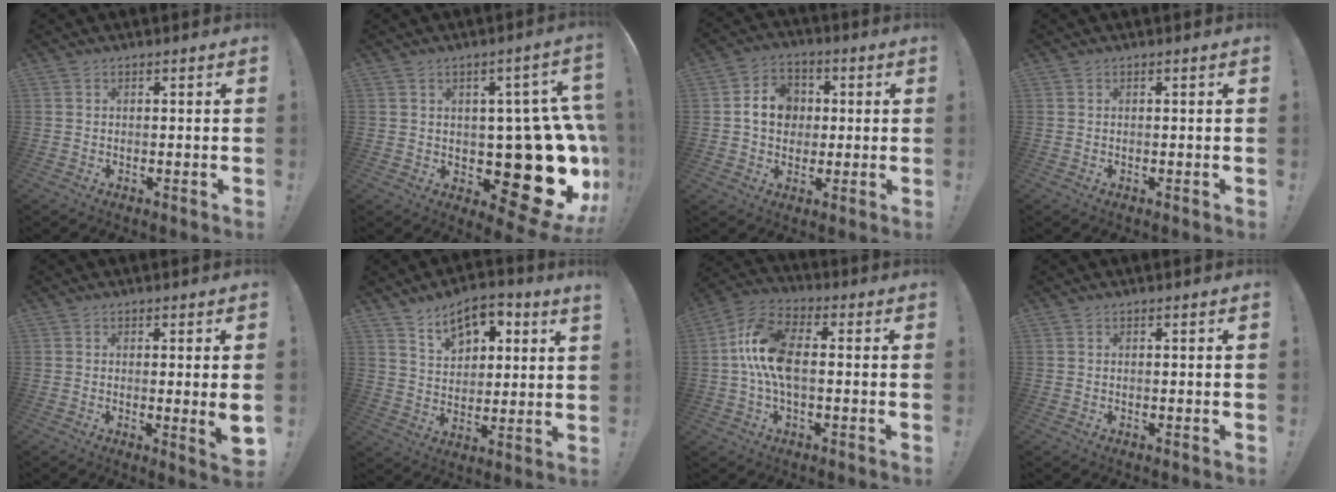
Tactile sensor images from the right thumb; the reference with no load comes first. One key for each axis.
{"total": 24.0, "fx": -2.7, "fy": 13.2, "fz": 19.9, "tx": -0.270, "ty": 0.004, "tz": -0.015}
{"total": 10.2, "fx": 1.2, "fy": 8.9, "fz": 5.0, "tx": -0.069, "ty": 0.008, "tz": 0.029}
{"total": 0.0}
{"total": 4.9, "fx": -0.1, "fy": 0.1, "fz": 4.9, "tx": -0.052, "ty": -0.017, "tz": 0.000}
{"total": 9.9, "fx": 7.1, "fy": 5.0, "fz": 4.7, "tx": -0.068, "ty": -0.039, "tz": 0.130}
{"total": 13.6, "fx": 0.2, "fy": 7.1, "fz": 11.6, "tx": -0.236, "ty": 0.009, "tz": 0.005}
{"total": 0.0}